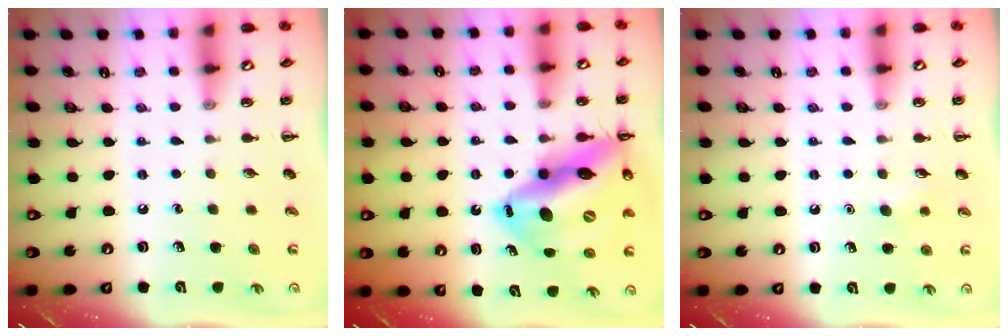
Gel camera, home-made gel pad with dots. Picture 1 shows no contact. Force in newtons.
{"total": 22.4, "press": 21.6, "slide": 5.7}
{"total": 4.4, "press": 4.2, "slide": 1.1}